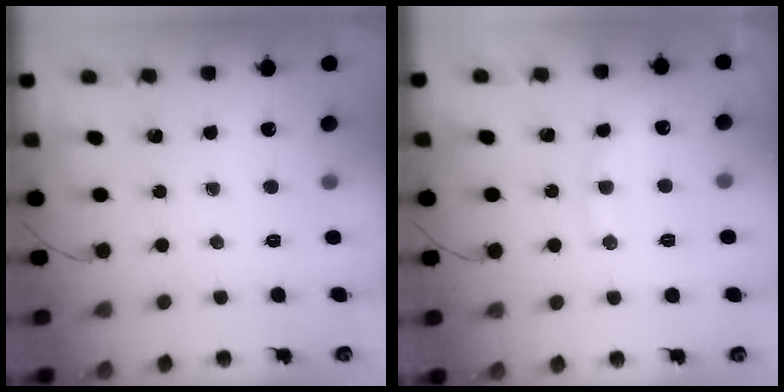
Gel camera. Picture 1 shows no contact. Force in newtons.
{"total": 11.0, "press": 10.9, "slide": 1.0}